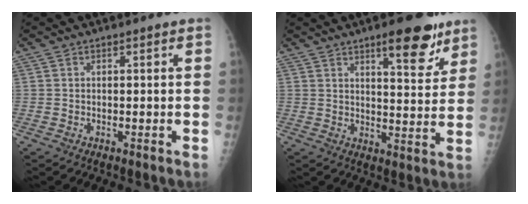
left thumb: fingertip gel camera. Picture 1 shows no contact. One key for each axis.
{"total": 10.7, "fx": 6.9, "fy": 3.4, "fz": 7.5, "tx": -0.076, "ty": -0.041, "tz": 0.096}